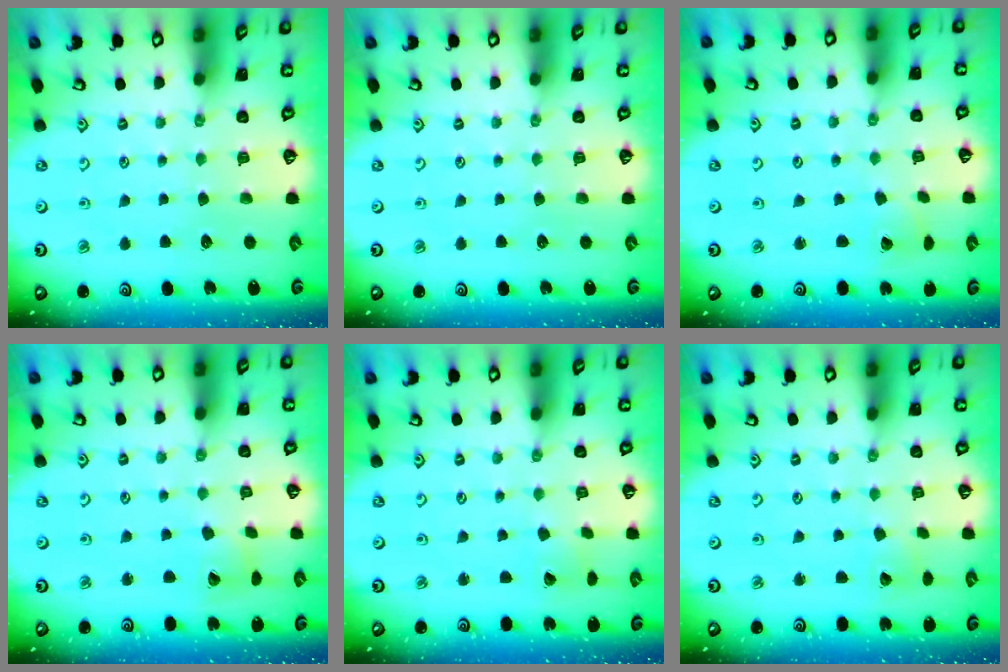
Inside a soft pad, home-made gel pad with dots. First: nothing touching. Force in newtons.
{"total": 0.0}
{"total": 2.0, "press": 2.0, "slide": 0.3}
{"total": 6.1, "press": 6.0, "slide": 0.8}
{"total": 1.8, "press": 1.7, "slide": 0.1}
{"total": 3.3, "press": 3.3, "slide": 0.3}